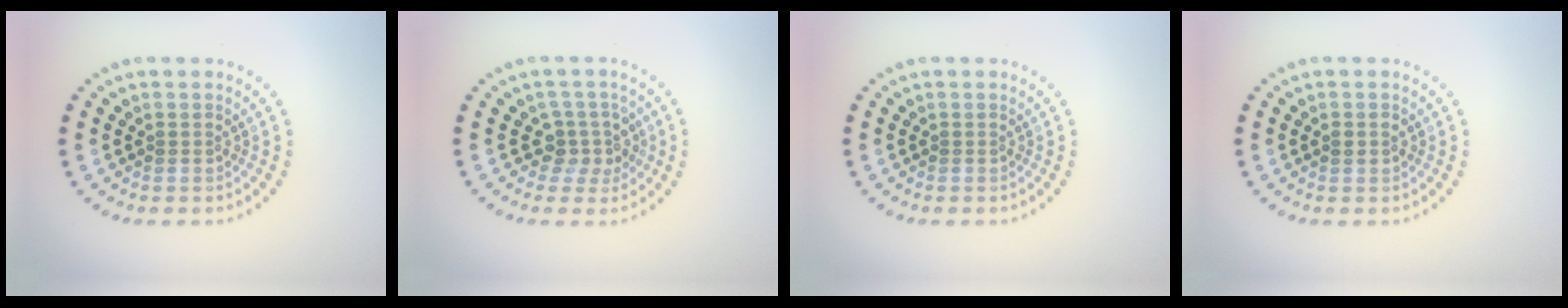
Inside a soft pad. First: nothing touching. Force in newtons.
{"total": 2.7, "press": 2.1, "slide": 1.6}
{"total": 0.0}
{"total": 1.3, "press": 1.2, "slide": 0.3}